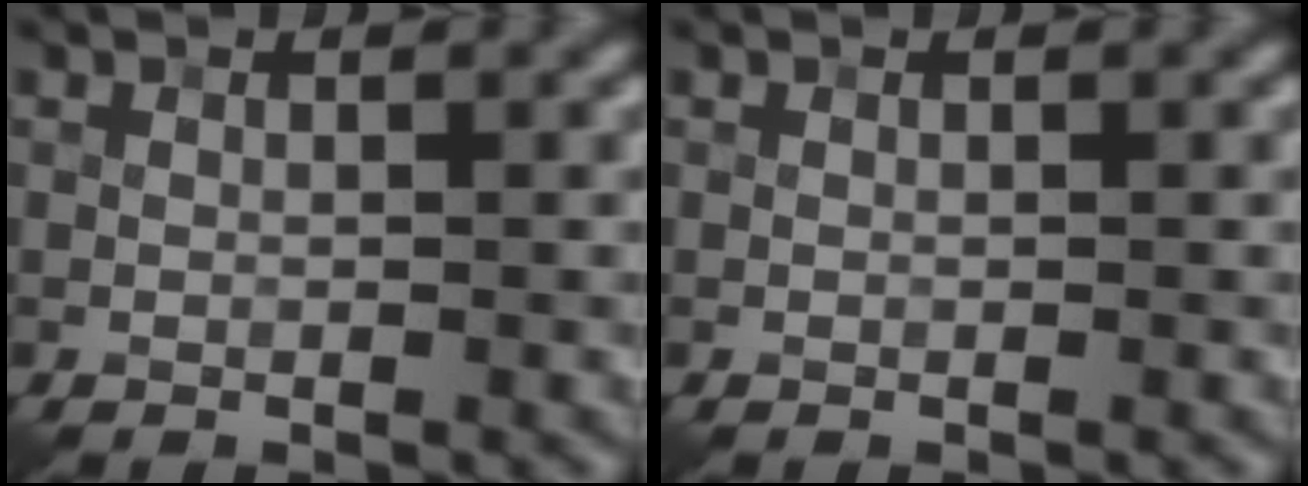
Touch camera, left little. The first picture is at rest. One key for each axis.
{"total": 0.0}